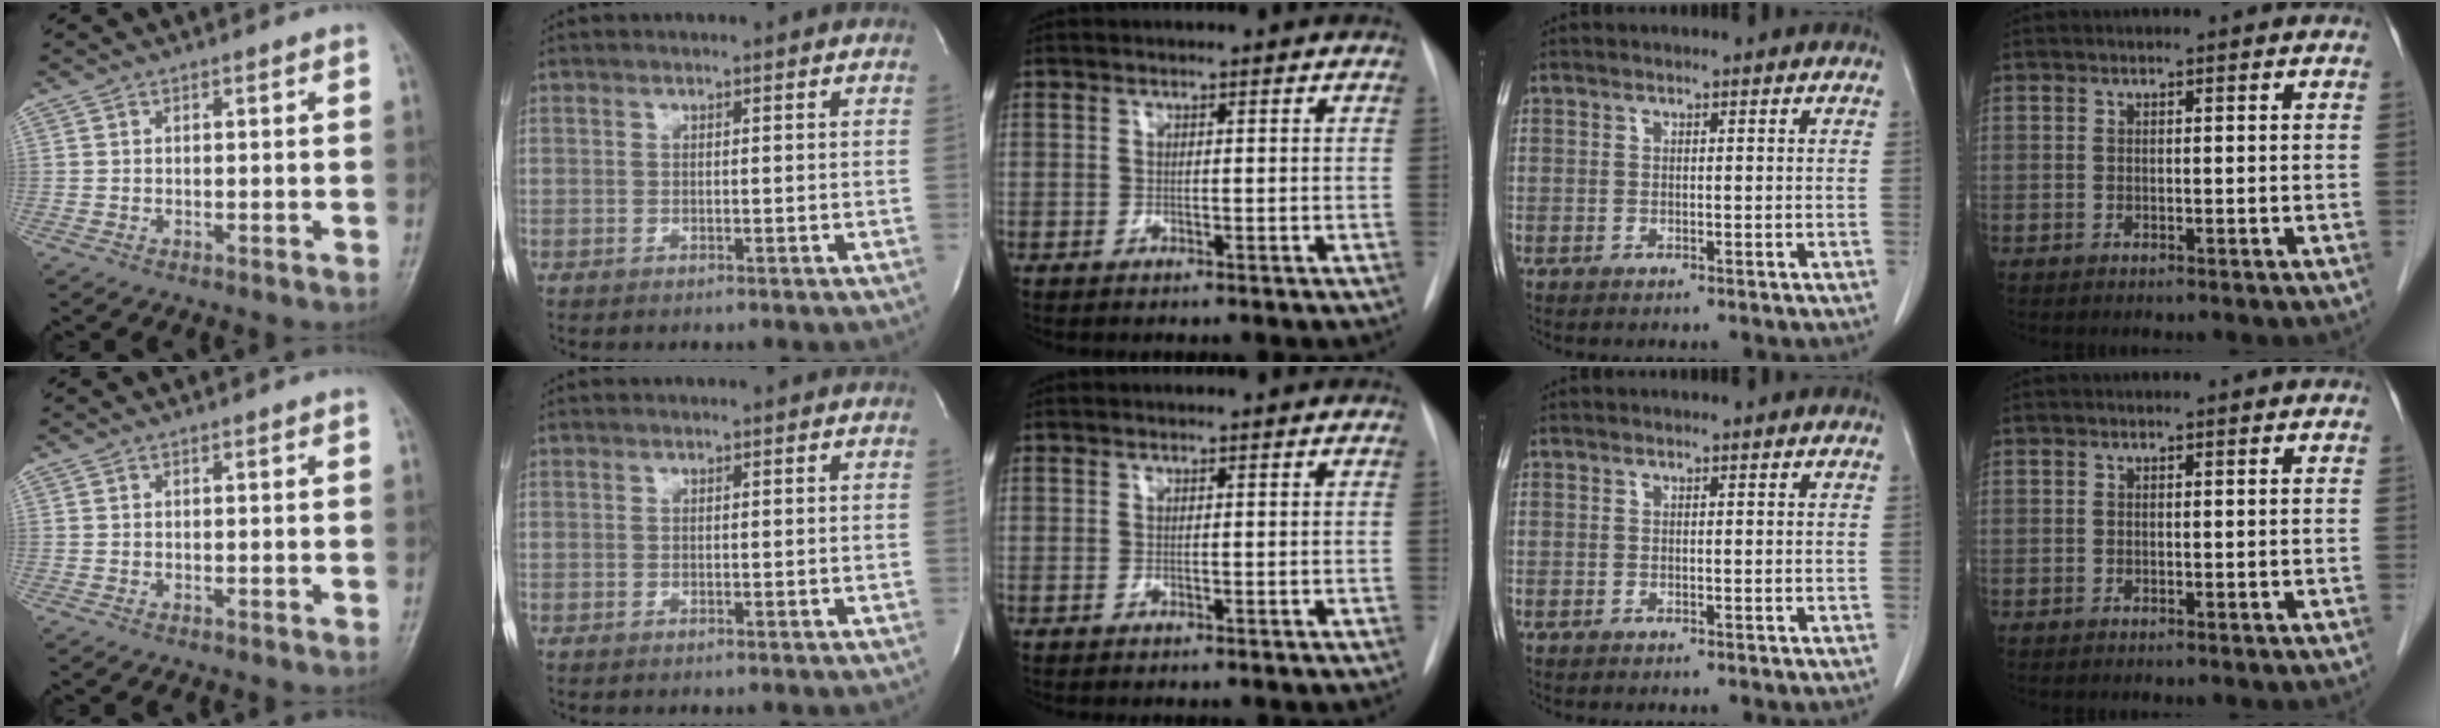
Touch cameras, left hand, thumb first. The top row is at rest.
{}